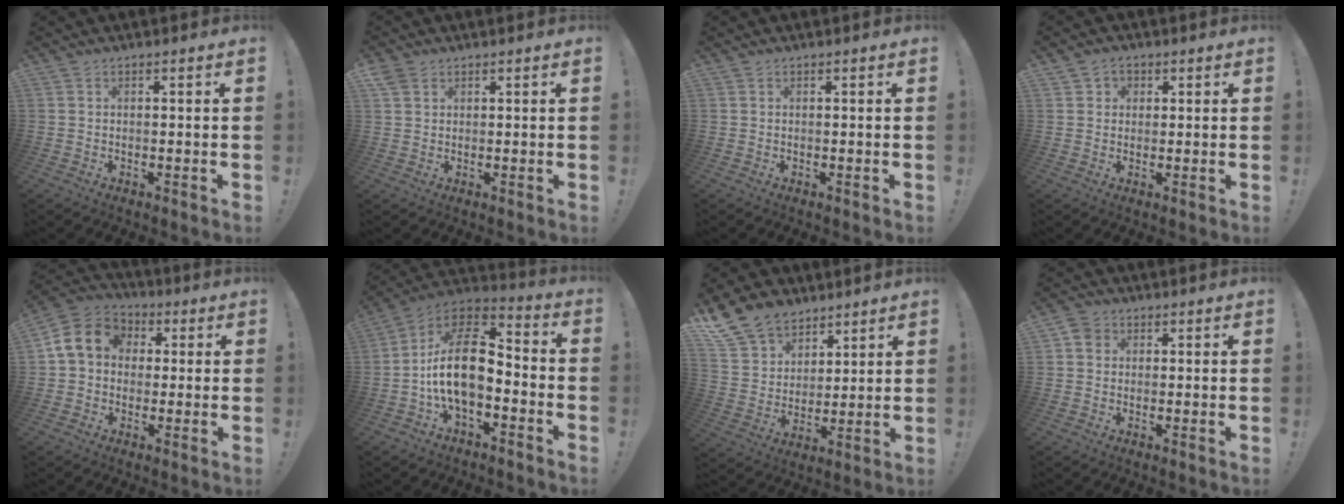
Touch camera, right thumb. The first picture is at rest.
{"total": 3.0, "force": [1.8, 2.0, 1.3], "torque": [-0.028, -0.004, 0.037]}
{"total": 0.0}
{"total": 2.9, "force": [1.0, 2.6, 0.8], "torque": [-0.009, -0.001, 0.017]}
{"total": 11.6, "force": [2.0, 9.6, 6.2], "torque": [-0.109, 0.015, 0.047]}
{"total": 16.9, "force": [-2.7, 9.4, 13.8], "torque": [-0.254, 0.019, -0.044]}
{"total": 13.4, "force": [9.8, 8.5, 3.4], "torque": [-0.070, -0.070, 0.193]}
{"total": 3.6, "force": [1.1, 3.1, 1.6], "torque": [-0.027, 0.005, 0.021]}